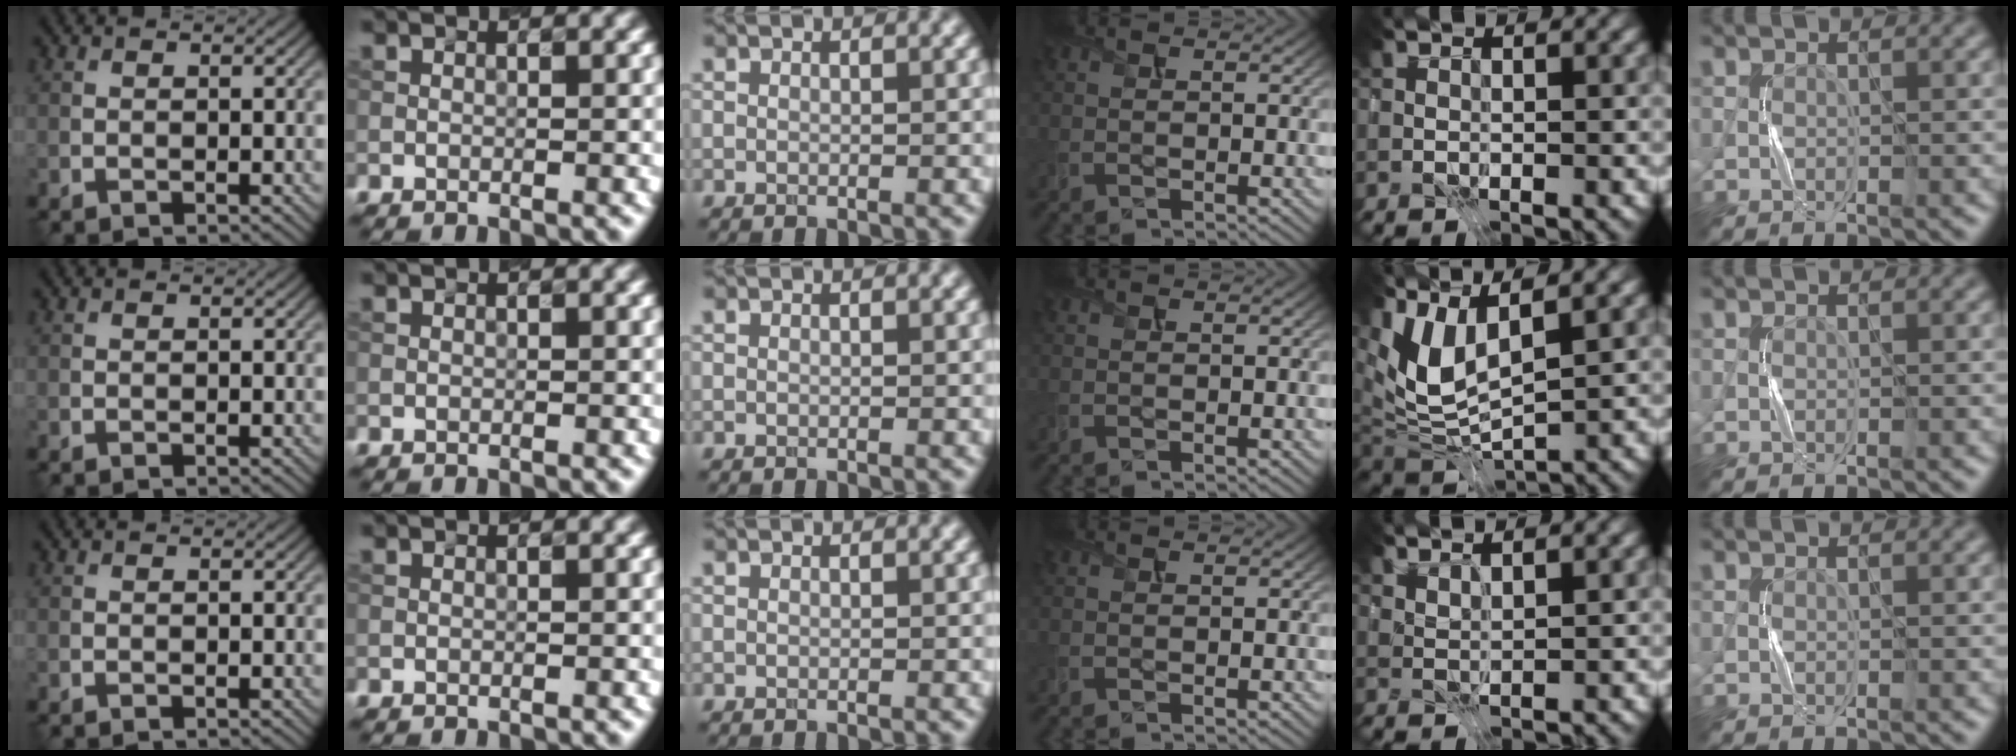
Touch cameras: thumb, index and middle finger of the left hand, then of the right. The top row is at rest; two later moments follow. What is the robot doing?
{"motion": "press", "object": "sticky note"}